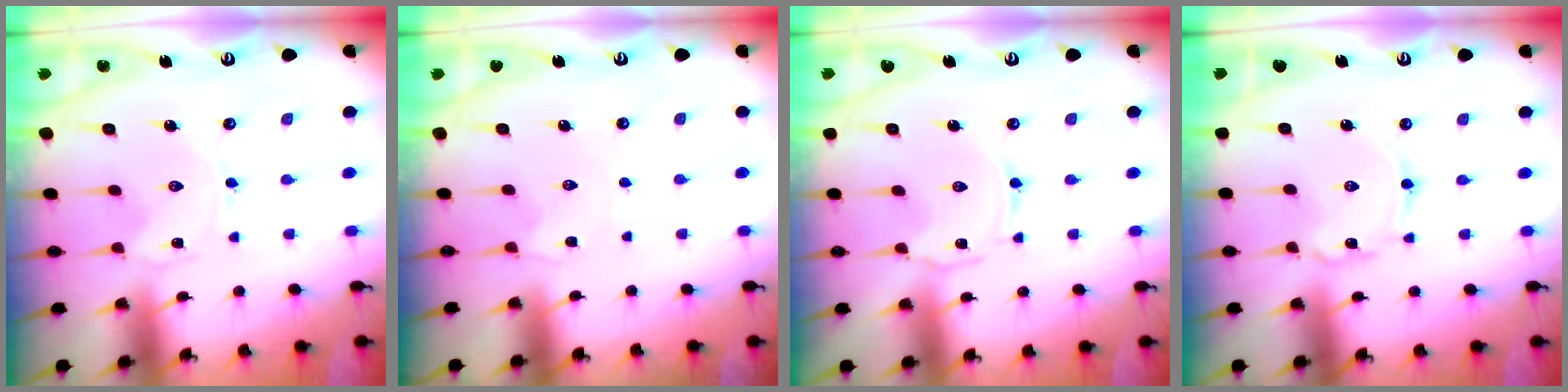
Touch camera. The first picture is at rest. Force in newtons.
{"total": 2.7, "press": 2.6, "slide": 0.6}
{"total": 0.6, "press": 0.5, "slide": 0.4}
{"total": 2.4, "press": 2.4, "slide": 0.1}